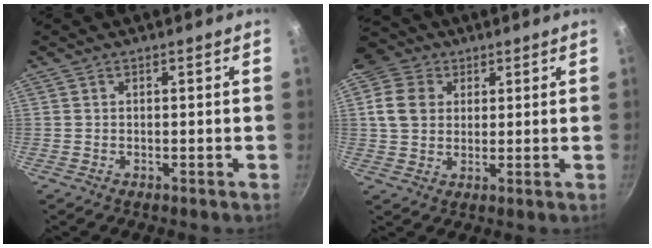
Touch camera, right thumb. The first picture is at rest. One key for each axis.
{"total": 8.9, "fx": 2.9, "fy": 7.3, "fz": 4.3, "tx": -0.051, "ty": 0.003, "tz": 0.045}